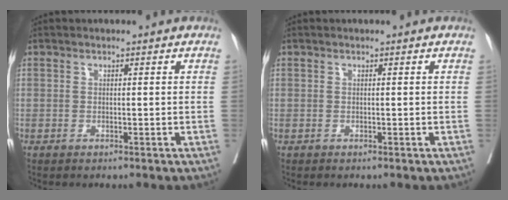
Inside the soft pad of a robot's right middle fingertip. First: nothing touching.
{"total": 0.0}